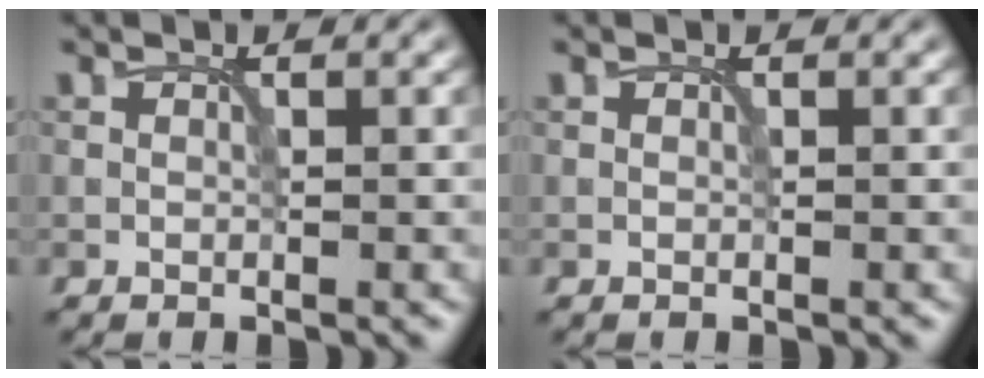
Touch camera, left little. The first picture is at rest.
{"total": 0.0}